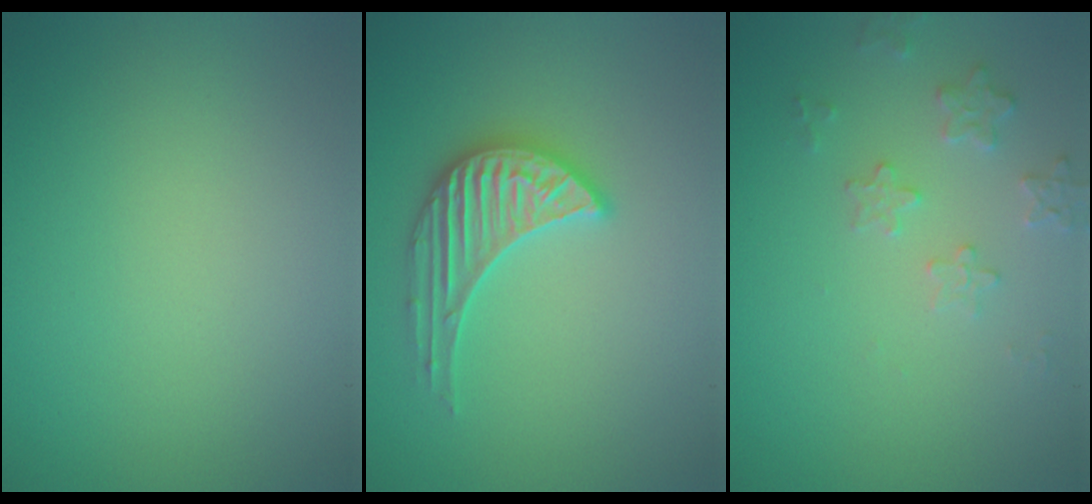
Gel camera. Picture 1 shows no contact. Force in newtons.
{"total": 3.5, "press": 3.3, "slide": 1.1}
{"total": 2.2, "press": 2.1, "slide": 0.4}